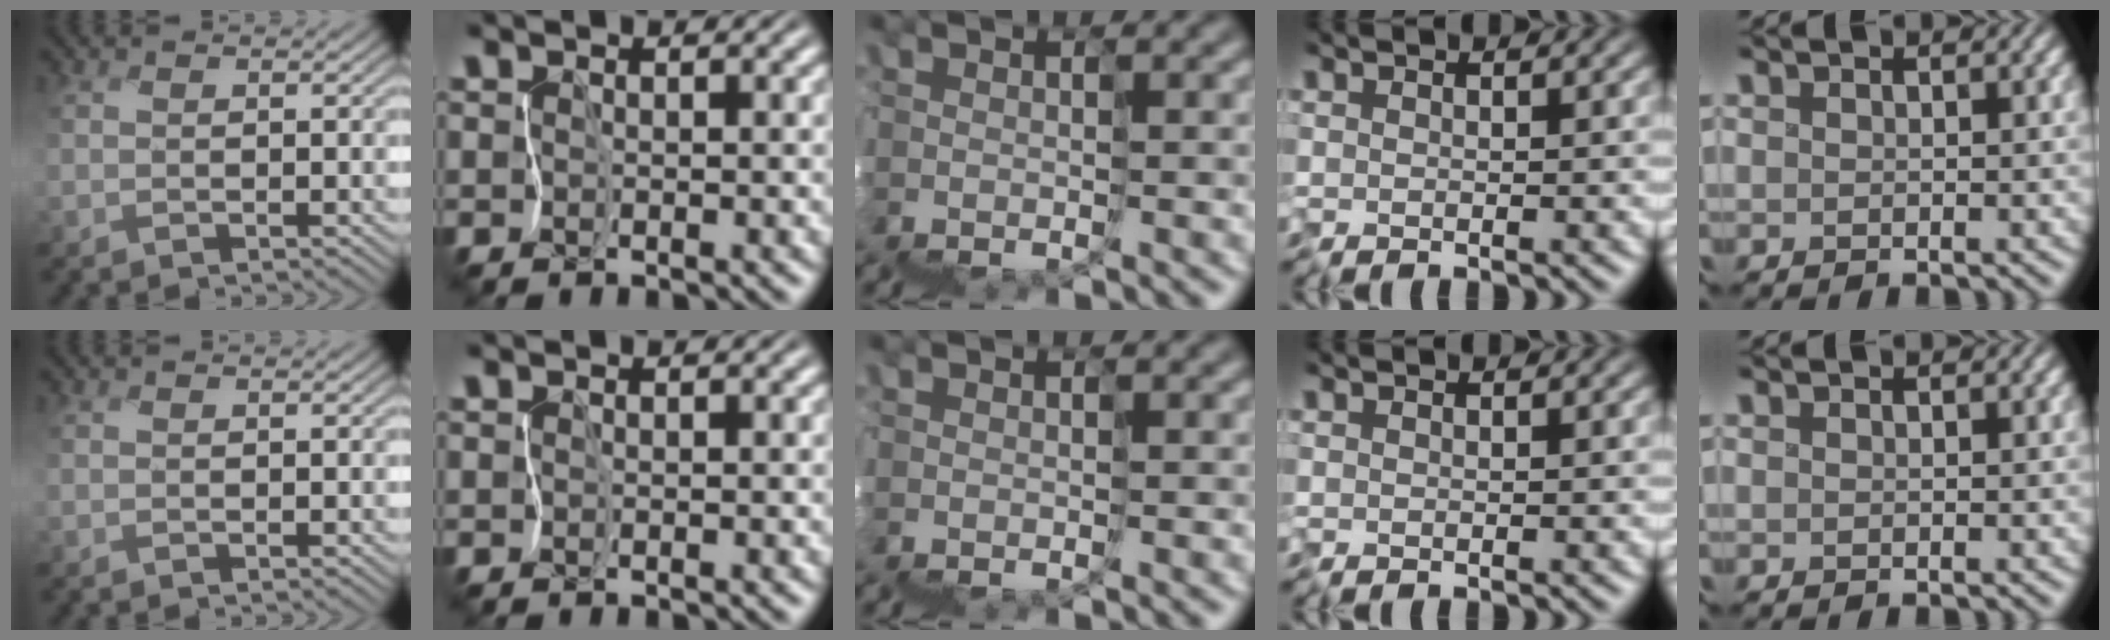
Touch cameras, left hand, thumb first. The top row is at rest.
{}